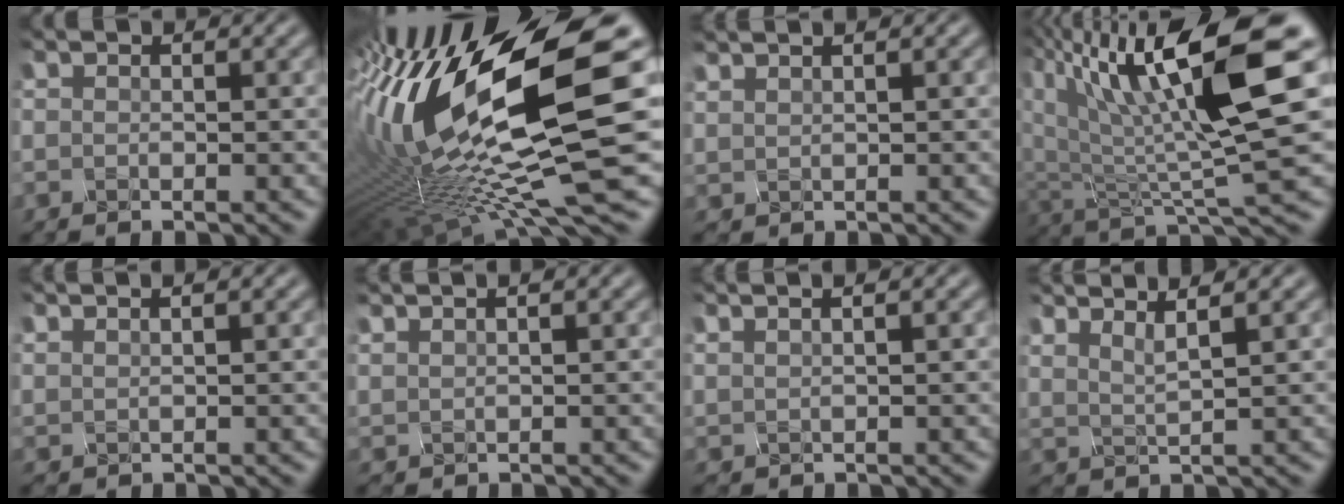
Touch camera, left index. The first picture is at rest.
{"total": 17.9, "force": [1.3, 4.8, 17.2], "torque": [-0.337, -0.003, 0.025]}
{"total": 2.5, "force": [1.9, 1.0, 1.2], "torque": [0.002, 0.019, 0.007]}
{"total": 12.2, "force": [5.0, 3.2, 10.7], "torque": [-0.183, 0.006, 0.092]}
{"total": 1.9, "force": [1.5, 0.7, 0.9], "torque": [0.008, 0.010, 0.005]}
{"total": 2.7, "force": [2.0, 1.1, 1.5], "torque": [0.000, 0.022, 0.008]}
{"total": 3.9, "force": [2.6, 1.7, 2.4], "torque": [-0.008, 0.036, 0.008]}
{"total": 3.2, "force": [2.7, 0.5, 1.7], "torque": [-0.021, 0.011, 0.034]}